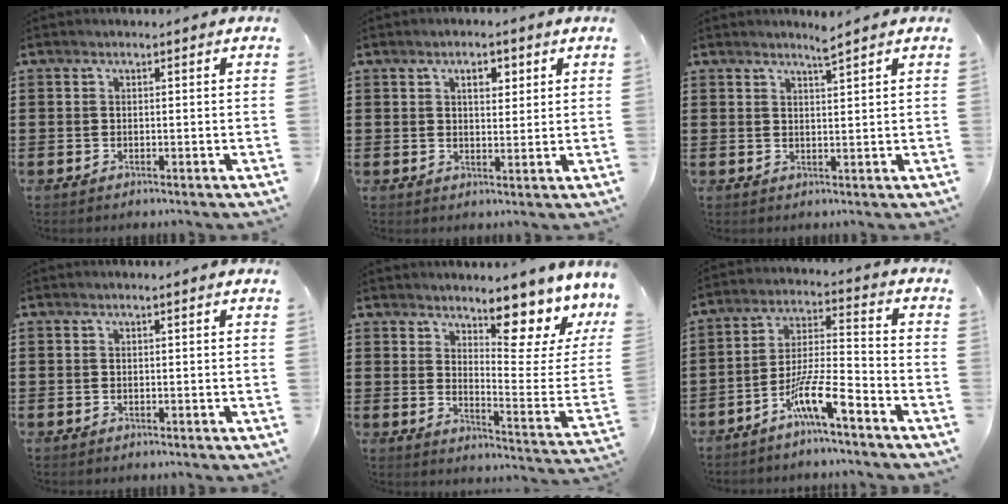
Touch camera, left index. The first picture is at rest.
{"total": 3.7, "force": [1.7, 1.8, 2.7], "torque": [-0.035, 0.001, 0.022]}
{"total": 2.5, "force": [2.2, -0.4, 1.1], "torque": [-0.024, -0.005, 0.040]}
{"total": 0.0}
{"total": 10.2, "force": [7.9, 2.4, 6.0], "torque": [-0.081, -0.076, 0.126]}
{"total": 9.4, "force": [-6.8, 1.0, 6.4], "torque": [-0.135, -0.005, -0.131]}